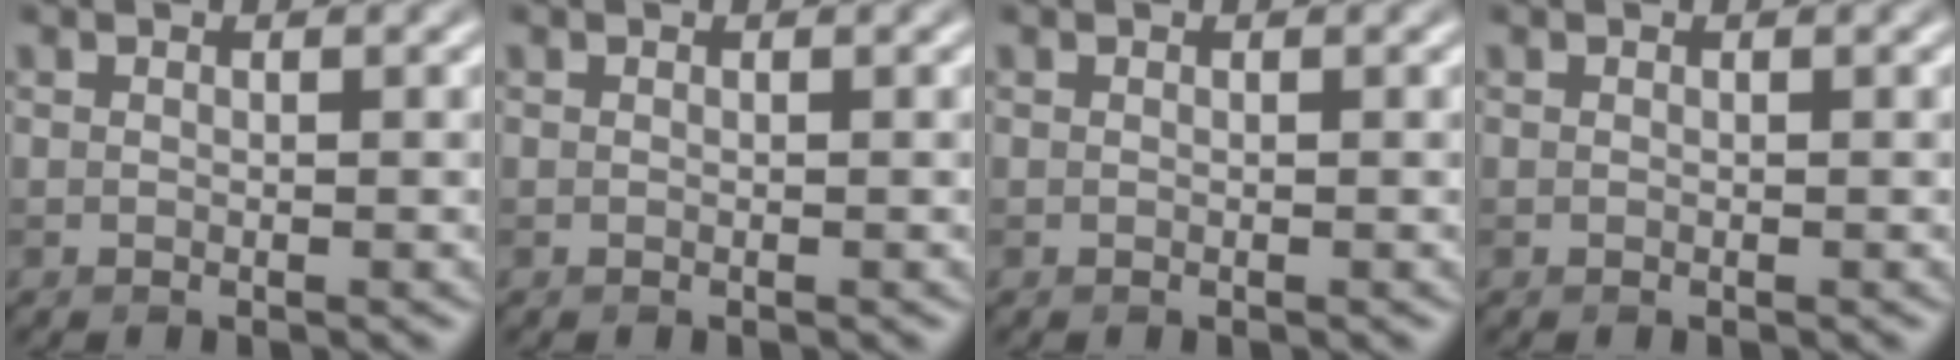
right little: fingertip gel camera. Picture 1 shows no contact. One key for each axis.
{"total": 0.0}
{"total": 0.0}
{"total": 0.0}